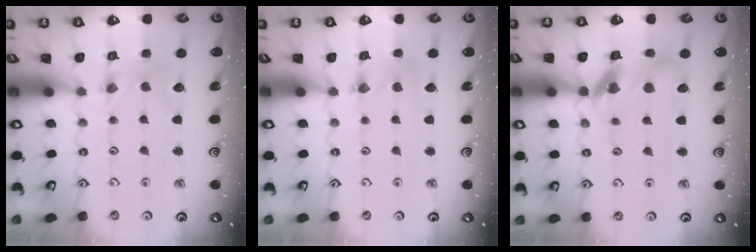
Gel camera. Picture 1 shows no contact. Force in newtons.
{"total": 1.0, "press": 1.0, "slide": 0.2}
{"total": 12.3, "press": 12.2, "slide": 1.3}